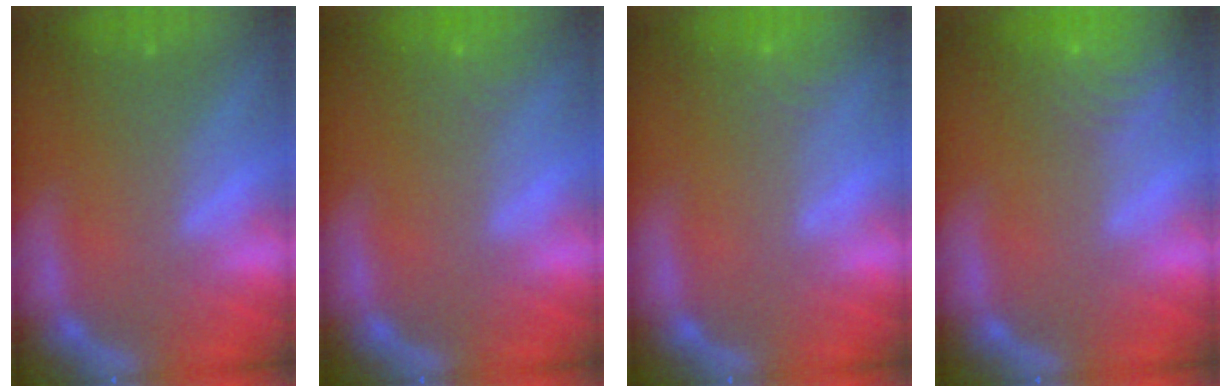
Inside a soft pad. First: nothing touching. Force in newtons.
{"total": 1.9}
{"total": 3.0}
{"total": 7.5}